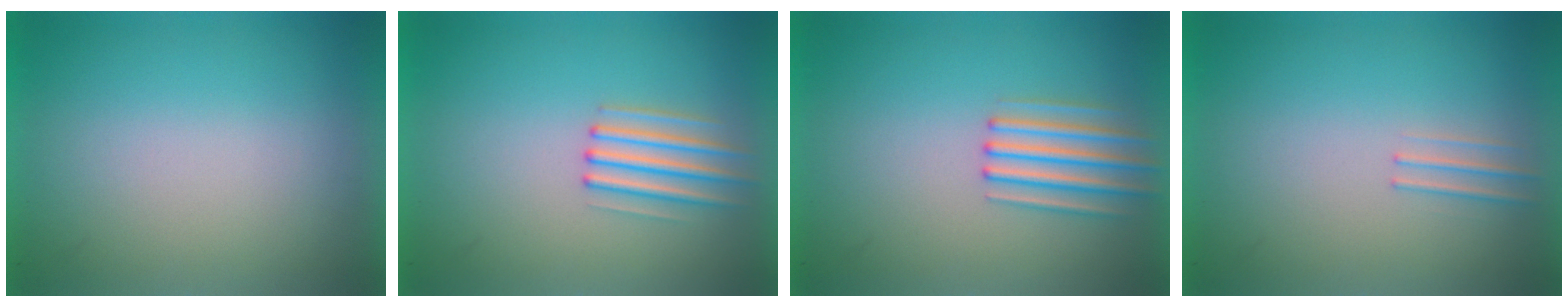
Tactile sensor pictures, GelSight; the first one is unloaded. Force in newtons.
{"total": 2.1}
{"total": 2.7}
{"total": 1.1}